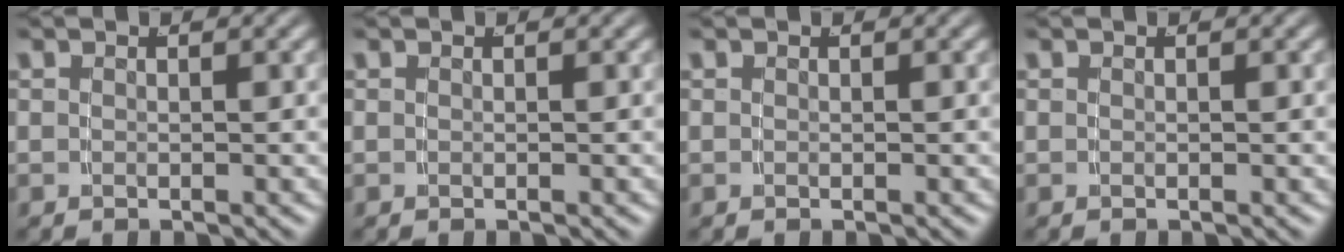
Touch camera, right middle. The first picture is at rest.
{"total": 0.0}
{"total": 0.0}
{"total": 0.0}